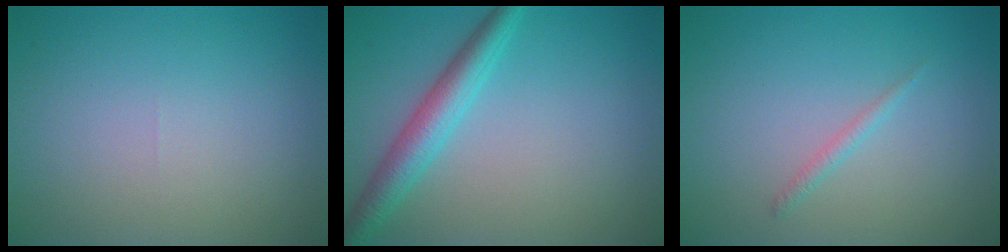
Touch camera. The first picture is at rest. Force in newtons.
{"total": 3.8, "press": 3.8, "slide": 0.1}
{"total": 0.9, "press": 0.9, "slide": 0.0}